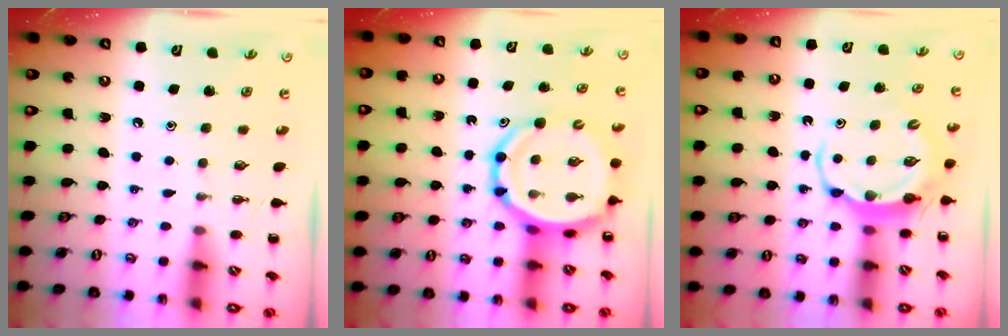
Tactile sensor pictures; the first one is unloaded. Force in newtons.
{"total": 14.1, "press": 13.5, "slide": 4.0}
{"total": 5.4, "press": 5.3, "slide": 0.5}